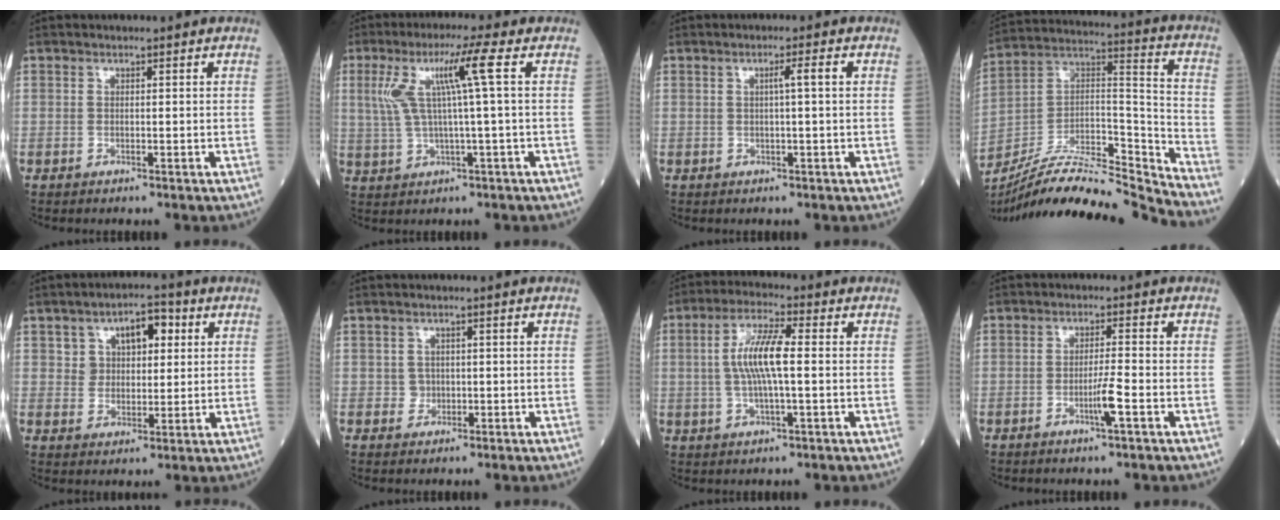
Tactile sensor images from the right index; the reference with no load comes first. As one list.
[{"total": 8.2, "force": [2.0, -0.9, 7.9], "torque": [-0.158, 0.021, 0.047]}, {"total": 2.1, "force": [0.3, -0.3, 2.1], "torque": [-0.035, 0.003, 0.006]}, {"total": 20.7, "force": [-19.5, 0.2, 6.9], "torque": [-0.135, 0.034, -0.336]}, {"total": 7.1, "force": [2.9, 4.3, 4.8], "torque": [-0.066, 0.023, 0.049]}, {"total": 1.4, "force": [-0.2, 1.3, 0.2], "torque": [-0.002, 0.004, -0.001]}, {"total": 8.2, "force": [0.4, 1.3, 8.1], "torque": [-0.165, 0.007, 0.004]}, {"total": 3.4, "force": [-1.5, -0.5, 3.0], "torque": [-0.059, -0.005, -0.028]}]